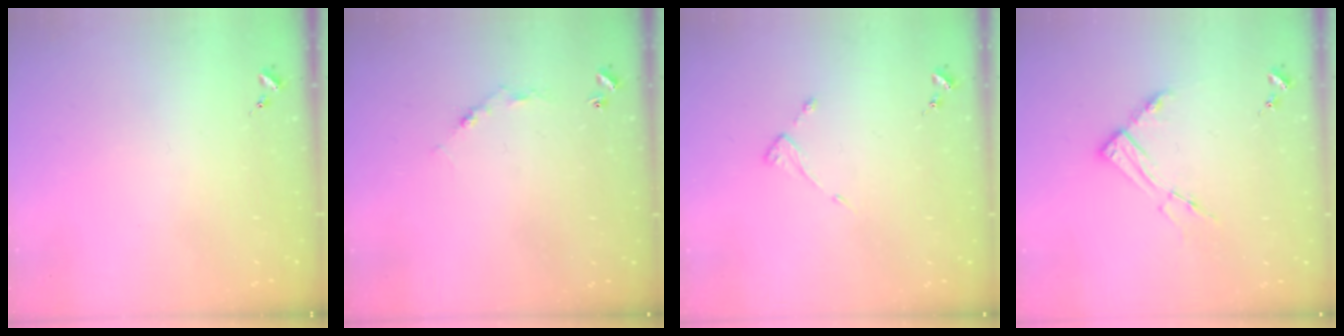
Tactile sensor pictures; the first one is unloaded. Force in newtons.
{"total": 4.1, "press": 4.1, "slide": 0.3}
{"total": 2.6, "press": 2.6, "slide": 0.3}
{"total": 8.6, "press": 8.5, "slide": 0.9}